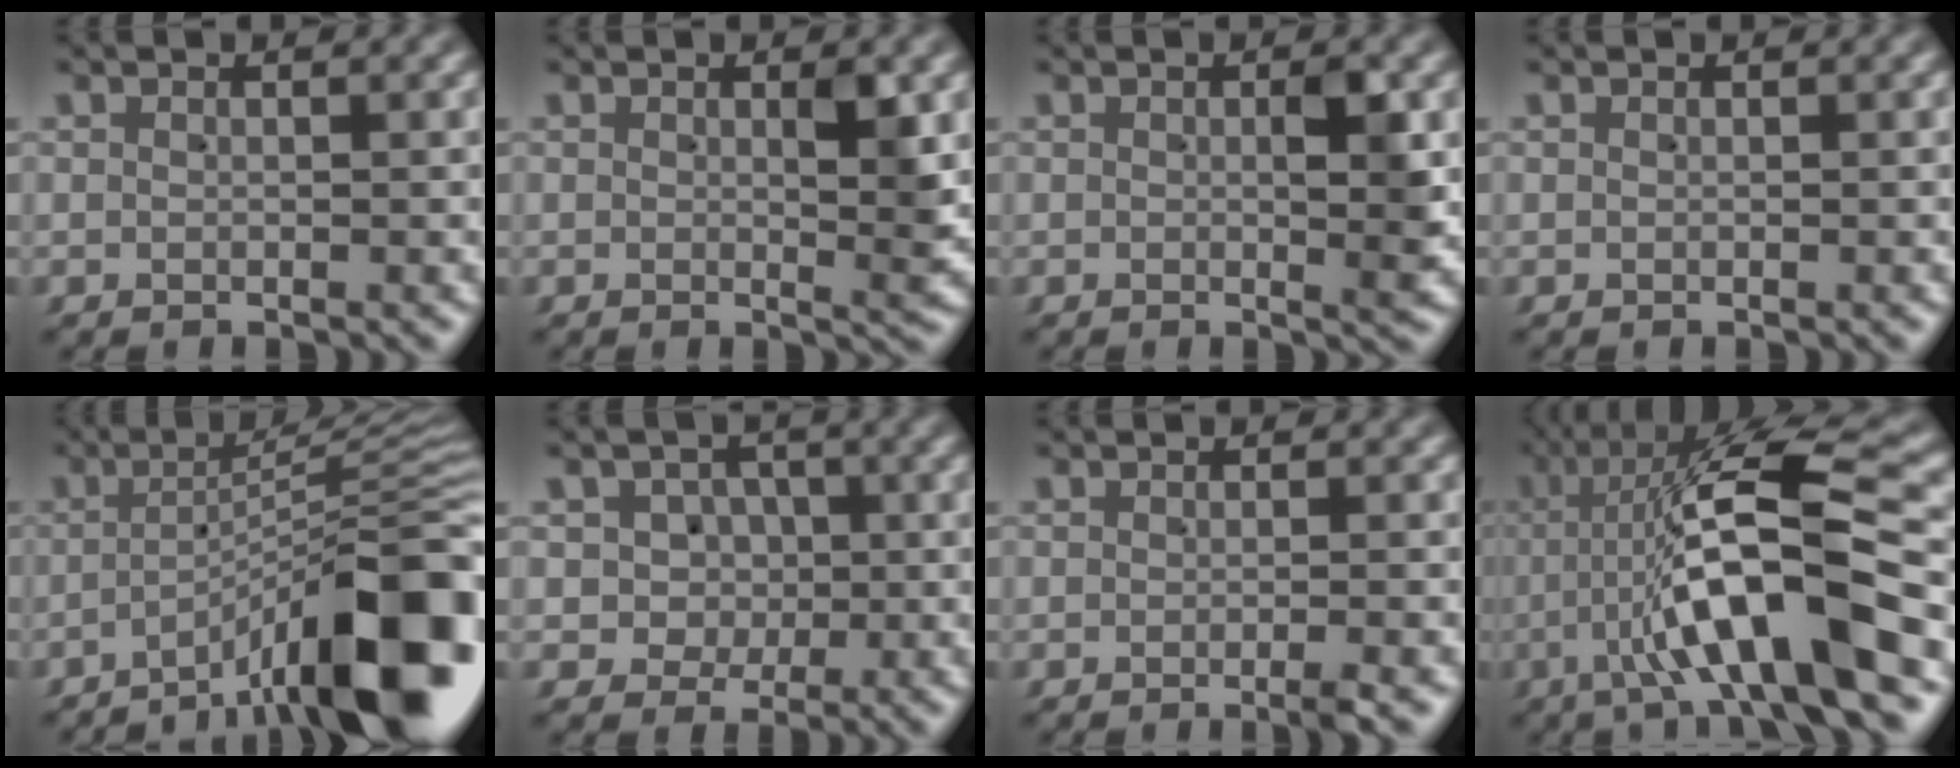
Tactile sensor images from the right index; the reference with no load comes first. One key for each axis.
{"total": 2.1, "fx": 0.5, "fy": 0.2, "fz": 2.1, "tx": -0.022, "ty": -0.007, "tz": 0.009}
{"total": 2.4, "fx": 0.3, "fy": 0.4, "fz": 2.4, "tx": -0.026, "ty": -0.001, "tz": 0.003}
{"total": 0.0}
{"total": 11.1, "fx": -4.9, "fy": 3.2, "fz": 9.4, "tx": -0.113, "ty": 0.005, "tz": -0.070}
{"total": 5.7, "fx": 0.0, "fy": 5.4, "fz": 1.9, "tx": -0.039, "ty": -0.023, "tz": 0.003}
{"total": 1.1, "fx": -0.7, "fy": -0.2, "fz": 0.8, "tx": -0.009, "ty": 0.008, "tz": -0.019}
{"total": 12.1, "fx": -0.6, "fy": 3.5, "fz": 11.6, "tx": -0.195, "ty": 0.008, "tz": -0.006}